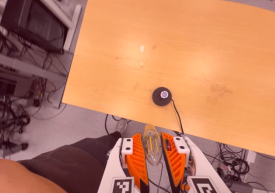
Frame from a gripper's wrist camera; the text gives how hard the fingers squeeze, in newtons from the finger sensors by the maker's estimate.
{"total": 14.0, "left": 15.8, "right": 12.2}